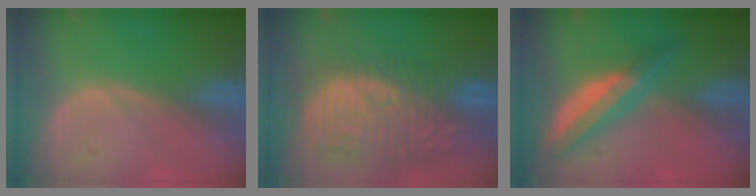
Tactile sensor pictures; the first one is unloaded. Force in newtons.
{"total": 12.7, "press": 11.6, "slide": 5.1}
{"total": 6.7, "press": 5.7, "slide": 3.6}